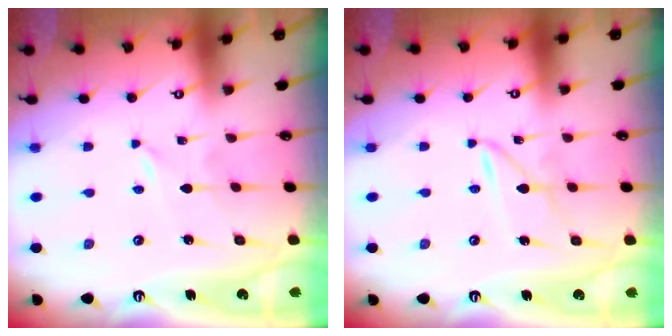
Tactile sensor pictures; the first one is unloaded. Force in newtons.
{"total": 2.0, "press": 2.0, "slide": 0.2}